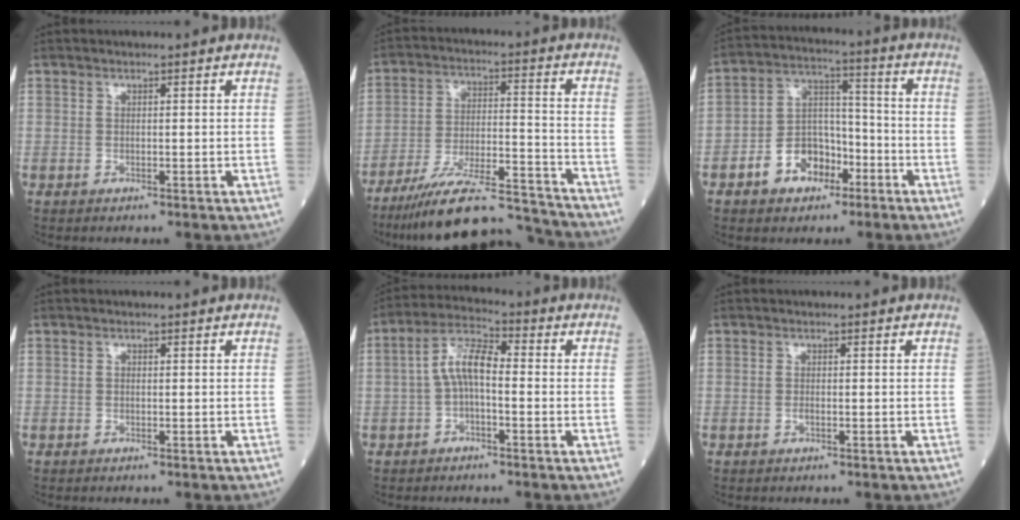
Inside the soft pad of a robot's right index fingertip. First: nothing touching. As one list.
[{"total": 16.6, "force": [-15.1, 1.6, 6.8], "torque": [-0.119, 0.010, -0.253]}, {"total": 9.1, "force": [-4.5, 6.0, 5.1], "torque": [-0.103, 0.028, -0.075]}, {"total": 0.0}, {"total": 6.5, "force": [-0.5, 2.3, 6.0], "torque": [-0.118, 0.022, -0.016]}, {"total": 0.7, "force": [-0.2, 0.2, 0.6], "torque": [-0.015, -0.001, -0.003]}]